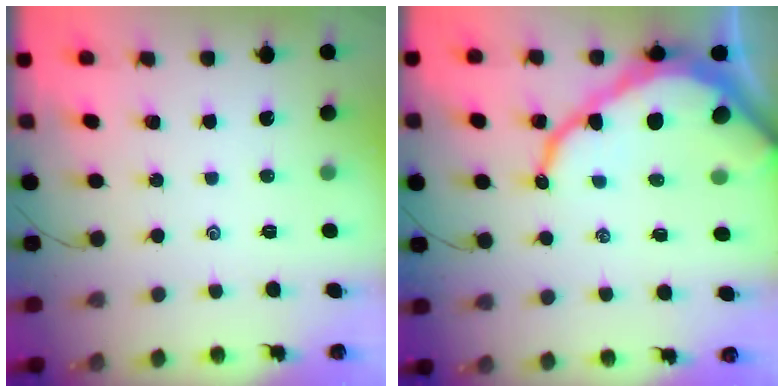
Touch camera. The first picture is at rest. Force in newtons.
{"total": 14.5, "press": 14.4, "slide": 1.3}